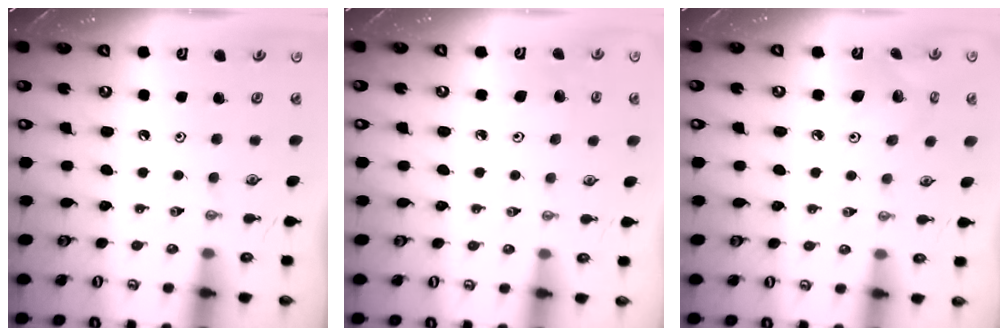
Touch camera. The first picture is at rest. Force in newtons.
{"total": 4.4, "press": 4.0, "slide": 1.9}
{"total": 4.8, "press": 4.8, "slide": 0.2}